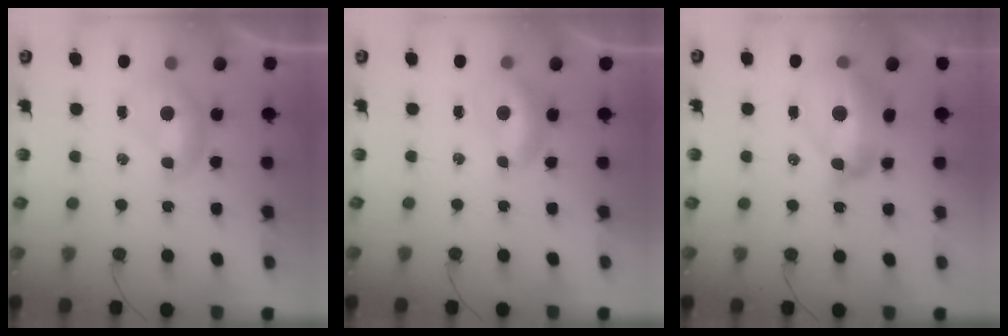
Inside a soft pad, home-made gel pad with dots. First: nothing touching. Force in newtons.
{"total": 0.6, "press": 0.0, "slide": 0.6}
{"total": 10.3, "press": 10.2, "slide": 1.3}